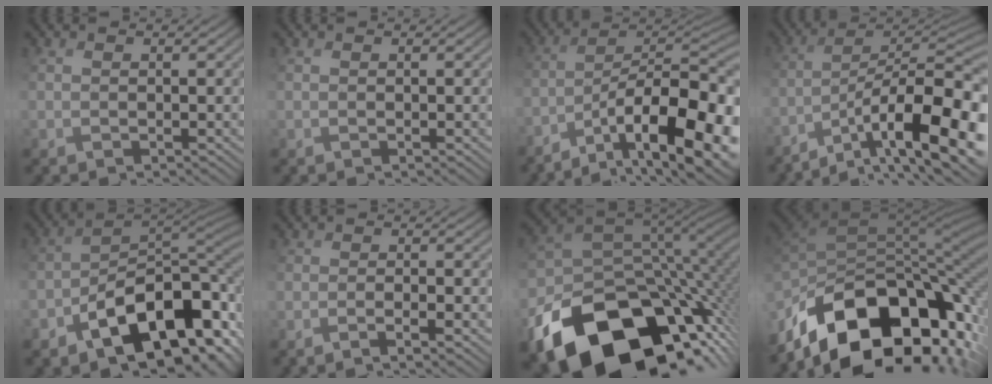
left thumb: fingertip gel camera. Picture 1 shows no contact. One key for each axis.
{"total": 0.0}
{"total": 17.3, "fx": -10.1, "fy": 6.5, "fz": 12.5, "tx": -0.193, "ty": -0.009, "tz": -0.156}
{"total": 16.8, "fx": -9.7, "fy": 5.8, "fz": 12.5, "tx": -0.194, "ty": -0.015, "tz": -0.147}
{"total": 12.8, "fx": -6.7, "fy": 6.8, "fz": 8.6, "tx": -0.120, "ty": -0.014, "tz": -0.117}
{"total": 3.0, "fx": -2.2, "fy": 0.4, "fz": 2.1, "tx": -0.029, "ty": 0.009, "tz": -0.047}
{"total": 20.0, "fx": -9.8, "fy": 13.2, "fz": 11.5, "tx": -0.272, "ty": -0.058, "tz": -0.123}
{"total": 16.9, "fx": -9.5, "fy": 9.3, "fz": 10.5, "tx": -0.196, "ty": -0.020, "tz": -0.150}